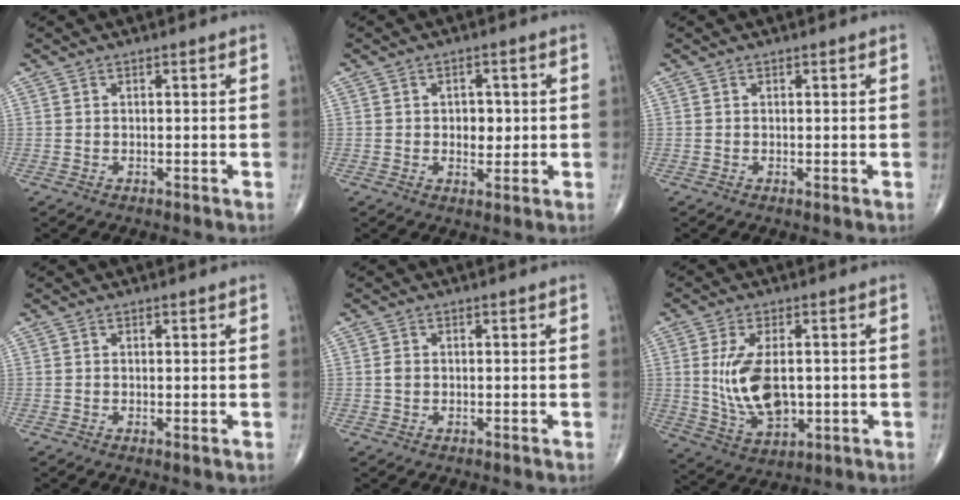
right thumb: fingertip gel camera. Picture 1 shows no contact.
{"total": 4.2, "force": [0.3, 2.9, 3.0], "torque": [-0.021, -0.001, 0.007]}
{"total": 0.0}
{"total": 0.5, "force": [0.0, 0.2, 0.5], "torque": [-0.012, -0.004, -0.002]}
{"total": 1.1, "force": [-0.1, 0.9, 0.6], "torque": [-0.010, 0.001, -0.001]}
{"total": 11.5, "force": [0.5, 6.3, 9.6], "torque": [-0.177, -0.012, 0.024]}